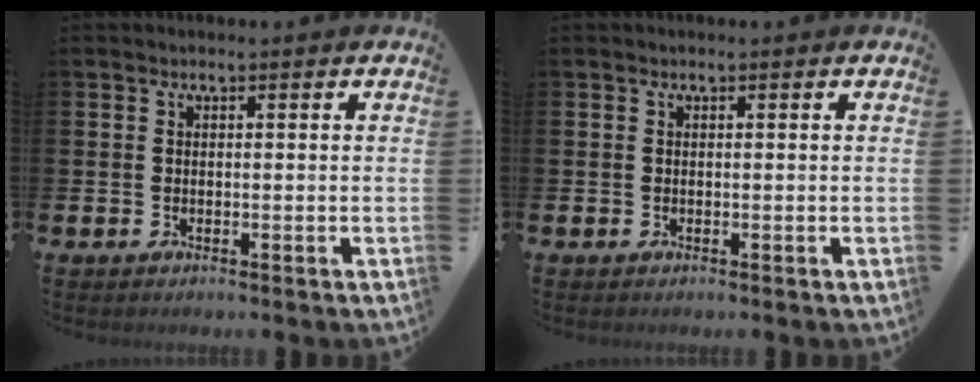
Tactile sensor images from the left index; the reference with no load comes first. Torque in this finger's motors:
{"motor_torque": [0.00, 0.00, 0.02, 0.00]}